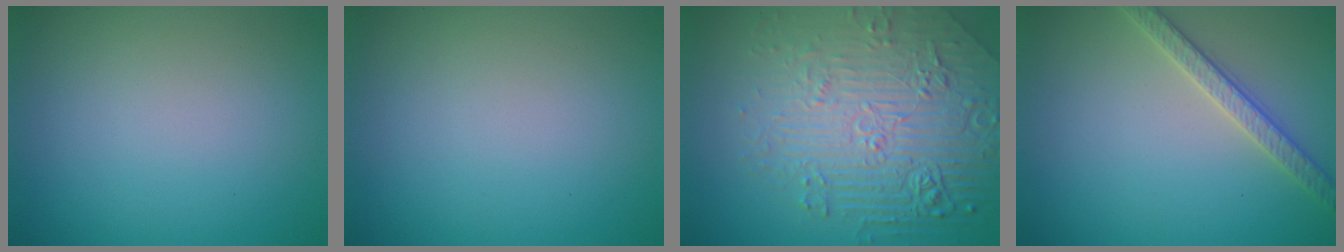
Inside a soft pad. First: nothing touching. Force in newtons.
{"total": 0.0}
{"total": 9.0, "press": 6.1, "slide": 6.5}
{"total": 2.7, "press": 2.7, "slide": 0.1}